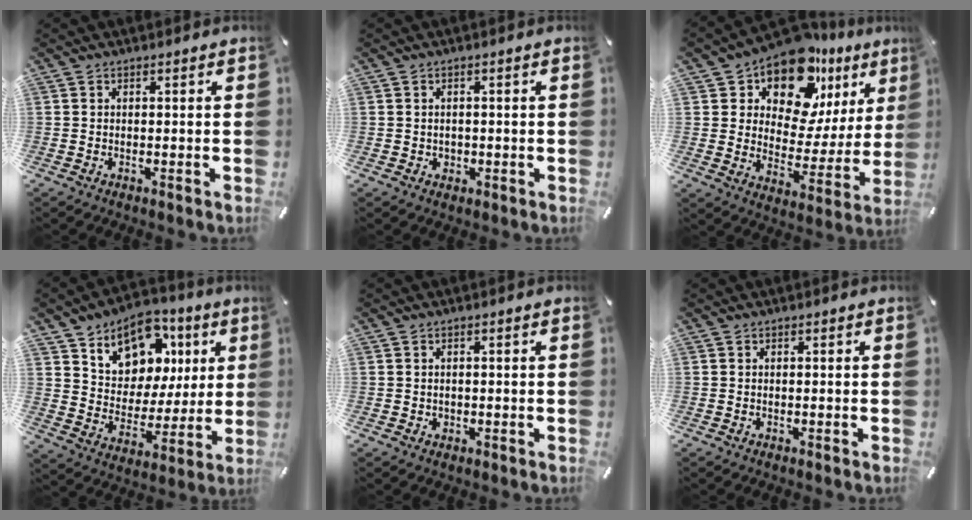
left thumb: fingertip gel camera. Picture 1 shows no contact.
{"total": 1.4, "force": [-0.1, 1.3, 0.4], "torque": [-0.008, 0.006, -0.004]}
{"total": 15.7, "force": [11.5, 8.6, 6.4], "torque": [-0.114, -0.091, 0.204]}
{"total": 11.7, "force": [6.4, 9.2, 3.3], "torque": [-0.056, -0.051, 0.120]}
{"total": 0.9, "force": [0.1, 0.8, 0.2], "torque": [-0.005, 0.006, 0.000]}
{"total": 0.0}